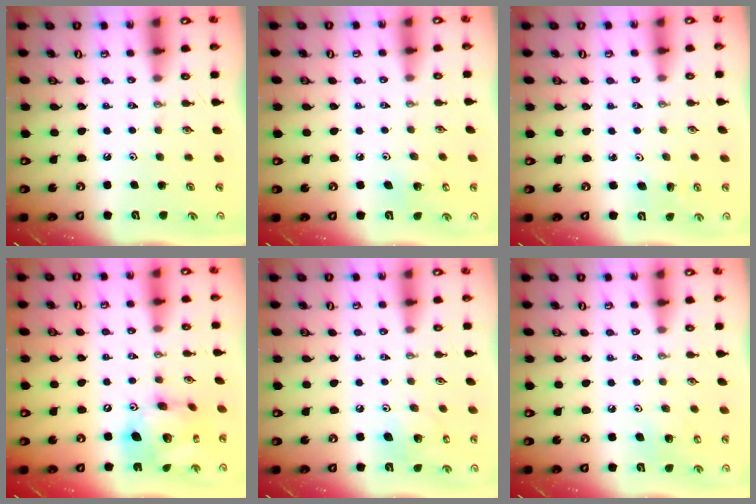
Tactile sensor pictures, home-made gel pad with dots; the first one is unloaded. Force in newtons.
{"total": 5.1, "press": 5.1, "slide": 0.4}
{"total": 3.0, "press": 3.0, "slide": 0.2}
{"total": 17.0, "press": 16.9, "slide": 2.0}
{"total": 9.6, "press": 9.4, "slide": 1.9}
{"total": 5.5, "press": 5.4, "slide": 0.8}